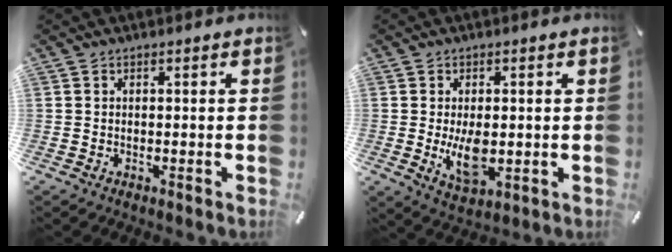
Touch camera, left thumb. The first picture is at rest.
{"total": 7.9, "force": [-0.5, 4.3, 6.6], "torque": [-0.130, -0.011, -0.011]}